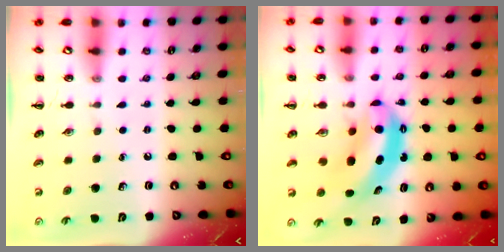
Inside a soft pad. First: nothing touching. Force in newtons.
{"total": 6.2, "press": 6.1, "slide": 1.2}